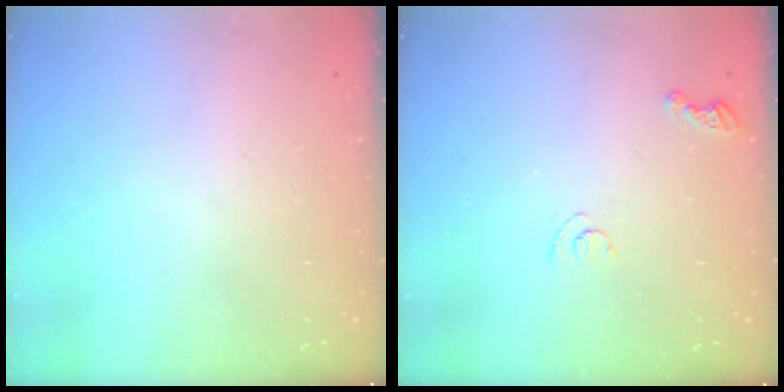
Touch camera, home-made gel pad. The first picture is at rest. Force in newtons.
{"total": 5.5, "press": 5.5, "slide": 0.6}